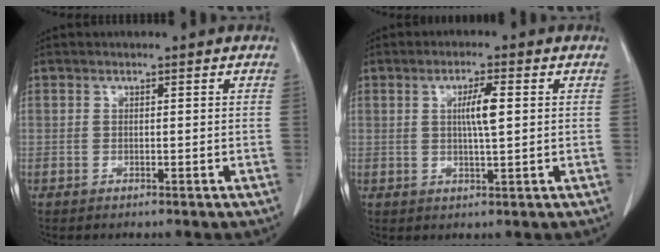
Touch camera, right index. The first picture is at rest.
{"total": 4.3, "force": [0.8, 0.3, 4.2], "torque": [-0.075, -0.001, 0.013]}